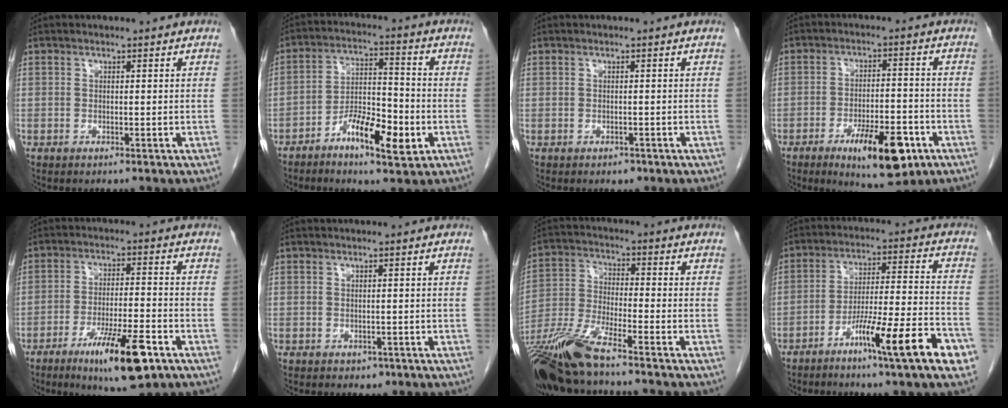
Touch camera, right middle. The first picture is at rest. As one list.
[{"total": 9.3, "force": [-4.4, 2.7, 7.8], "torque": [-0.138, 0.008, -0.075]}, {"total": 1.0, "force": [-0.7, 0.6, 0.3], "torque": [-0.005, 0.001, -0.007]}, {"total": 10.9, "force": [-5.5, 3.2, 8.8], "torque": [-0.134, -0.008, -0.077]}, {"total": 11.3, "force": [-6.3, 1.5, 9.2], "torque": [-0.155, -0.017, -0.099]}, {"total": 1.1, "force": [-0.5, 0.8, 0.4], "torque": [-0.005, 0.002, -0.002]}, {"total": 11.4, "force": [-9.1, 0.6, 6.8], "torque": [-0.143, -0.023, -0.175]}, {"total": 14.2, "force": [-7.7, -0.3, 12.0], "torque": [-0.187, -0.007, -0.123]}]